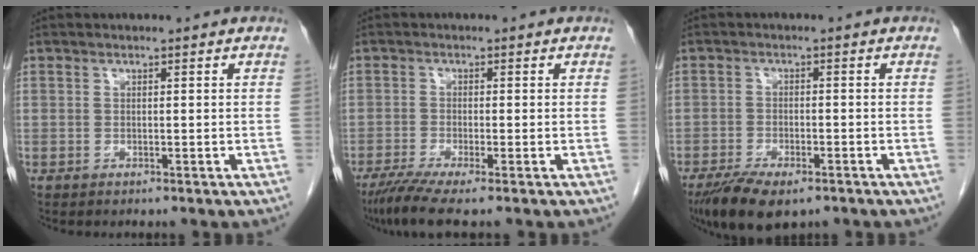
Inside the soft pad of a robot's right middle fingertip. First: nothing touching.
{"total": 5.3, "force": [-3.9, -0.2, 3.6], "torque": [-0.067, -0.017, -0.073]}
{"total": 8.8, "force": [-6.2, 3.2, 5.4], "torque": [-0.090, -0.014, -0.101]}